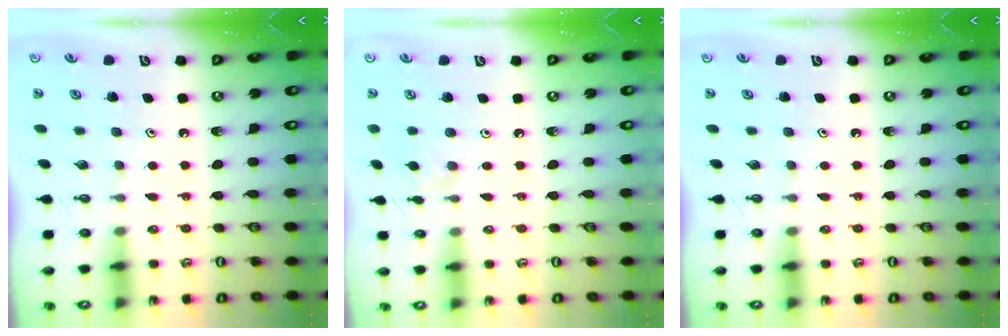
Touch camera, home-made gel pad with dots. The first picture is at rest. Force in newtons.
{"total": 1.8, "press": 1.7, "slide": 0.4}
{"total": 0.0}